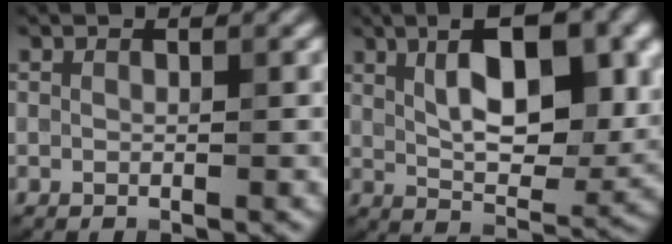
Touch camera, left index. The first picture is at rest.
{"total": 9.6, "force": [2.9, 4.0, 8.2], "torque": [-0.116, 0.001, 0.045]}